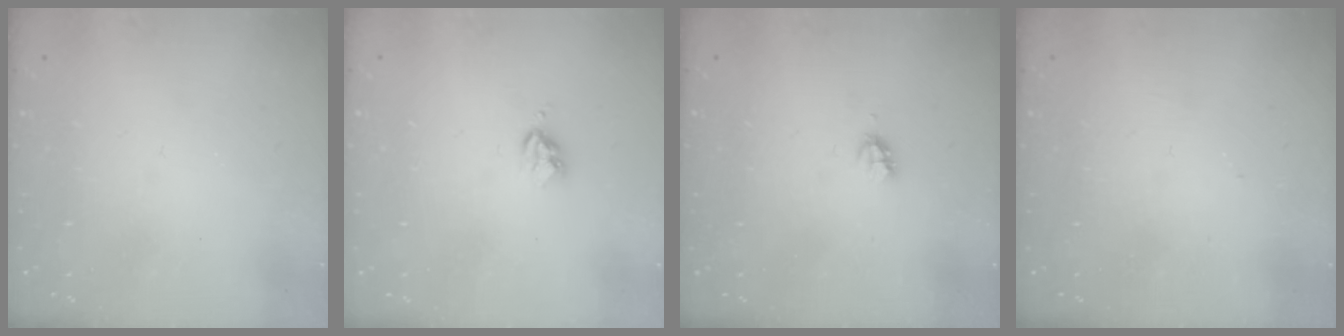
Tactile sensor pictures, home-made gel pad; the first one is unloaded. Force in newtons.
{"total": 3.7, "press": 3.7, "slide": 0.5}
{"total": 2.2, "press": 2.2, "slide": 0.3}
{"total": 3.3, "press": 3.3, "slide": 0.4}